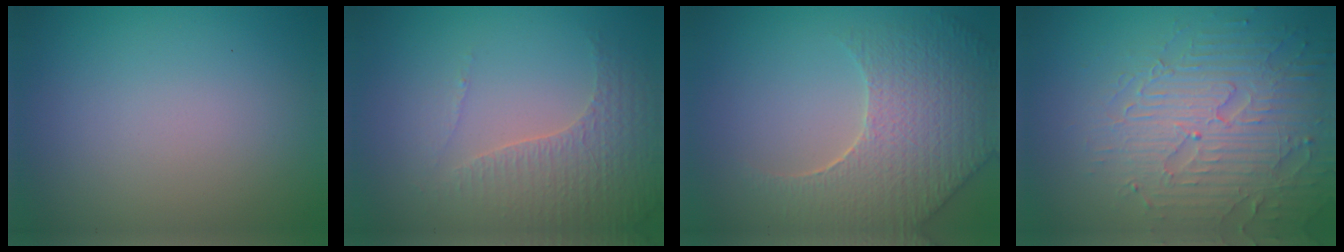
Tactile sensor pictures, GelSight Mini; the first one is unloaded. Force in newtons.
{"total": 4.3, "press": 3.1, "slide": 3.0}
{"total": 7.0, "press": 5.5, "slide": 4.3}
{"total": 6.5, "press": 5.4, "slide": 3.6}